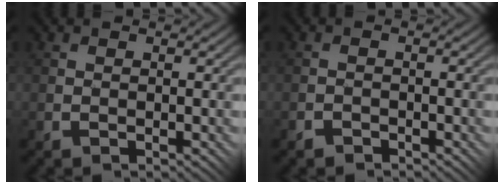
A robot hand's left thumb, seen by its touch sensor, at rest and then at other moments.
{"total": 1.2, "force": [-1.1, 0.3, -0.1], "torque": [0.004, 0.005, -0.025]}